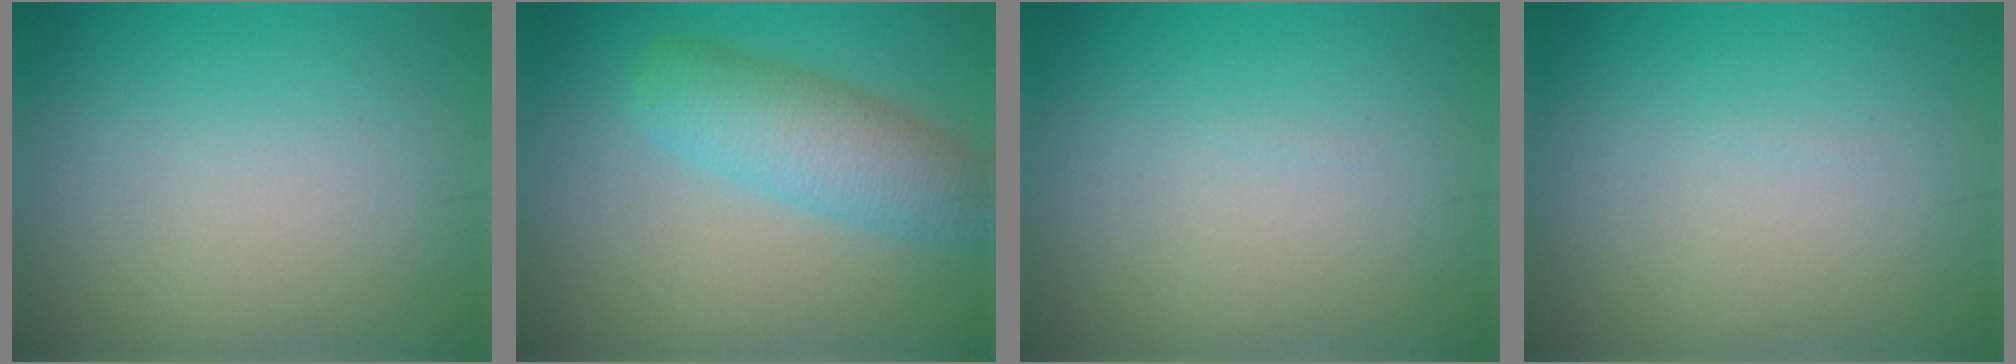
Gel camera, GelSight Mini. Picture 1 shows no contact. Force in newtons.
{"total": 5.6, "press": 5.6, "slide": 0.2}
{"total": 0.0}
{"total": 0.0}